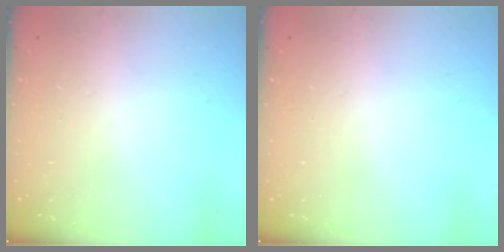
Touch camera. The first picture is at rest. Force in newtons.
{"total": 0.0}